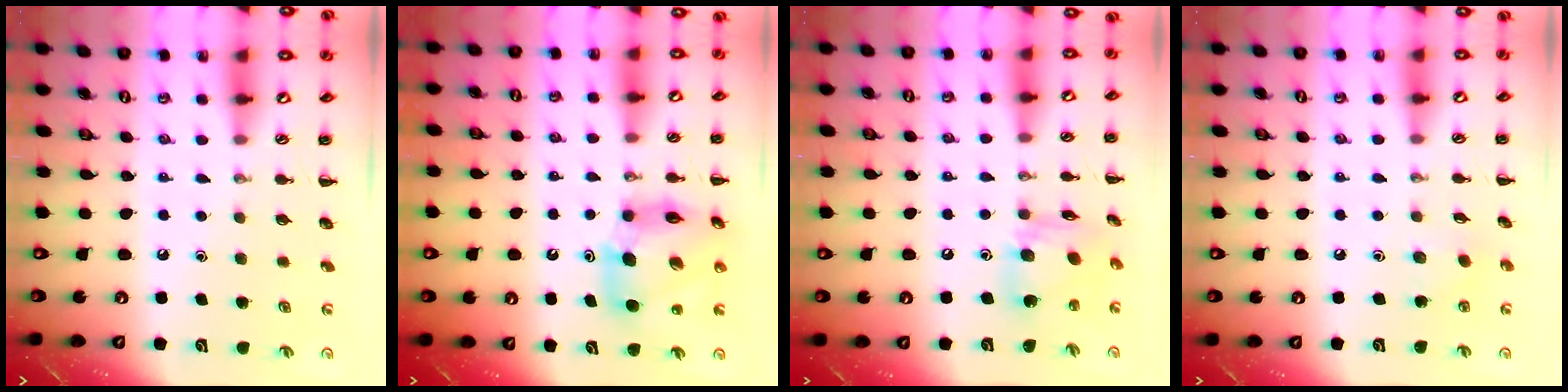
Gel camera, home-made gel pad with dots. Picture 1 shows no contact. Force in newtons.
{"total": 11.6, "press": 11.1, "slide": 3.3}
{"total": 12.2, "press": 12.2, "slide": 0.9}
{"total": 2.8, "press": 2.7, "slide": 0.7}